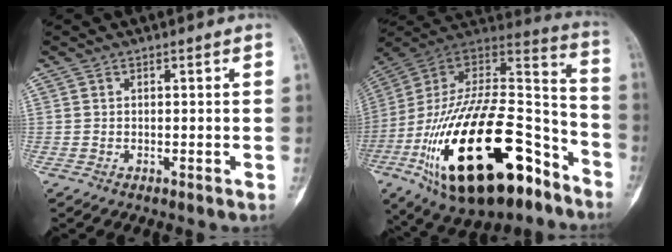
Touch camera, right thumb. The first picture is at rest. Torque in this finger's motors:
{"motor_torque": [1.94, 2.68, 2.53, -0.23, 1.05]}